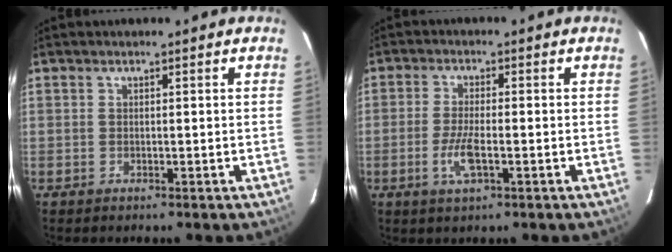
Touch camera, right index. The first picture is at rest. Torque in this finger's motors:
{"motor_torque": [0.20, -0.10, 0.16, 0.03]}